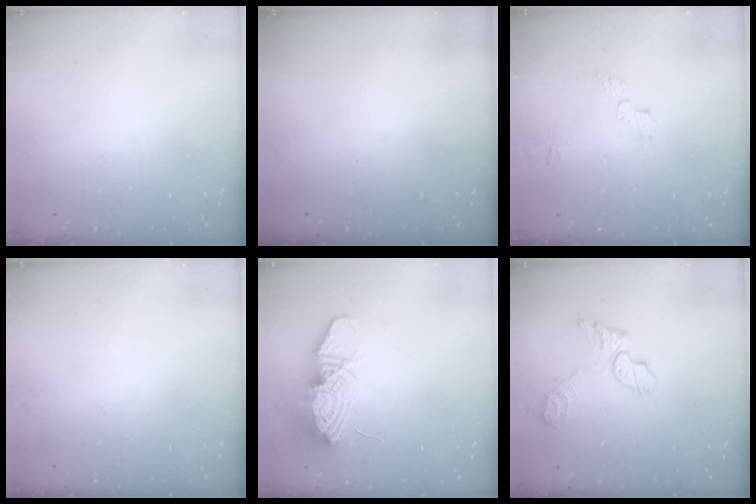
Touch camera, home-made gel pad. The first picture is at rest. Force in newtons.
{"total": 0.0}
{"total": 4.9, "press": 4.8, "slide": 0.5}
{"total": 0.0}
{"total": 13.9, "press": 13.8, "slide": 1.2}
{"total": 8.2, "press": 8.2, "slide": 0.3}